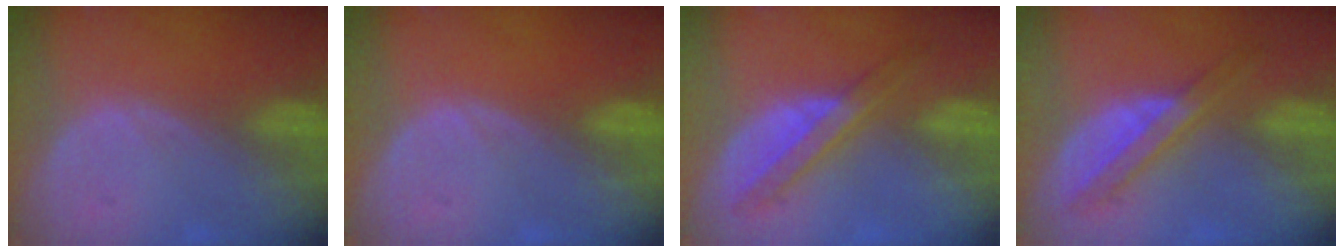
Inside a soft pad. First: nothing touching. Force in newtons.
{"total": 0.0}
{"total": 5.9, "press": 5.8, "slide": 1.0}
{"total": 5.7, "press": 5.6, "slide": 1.4}